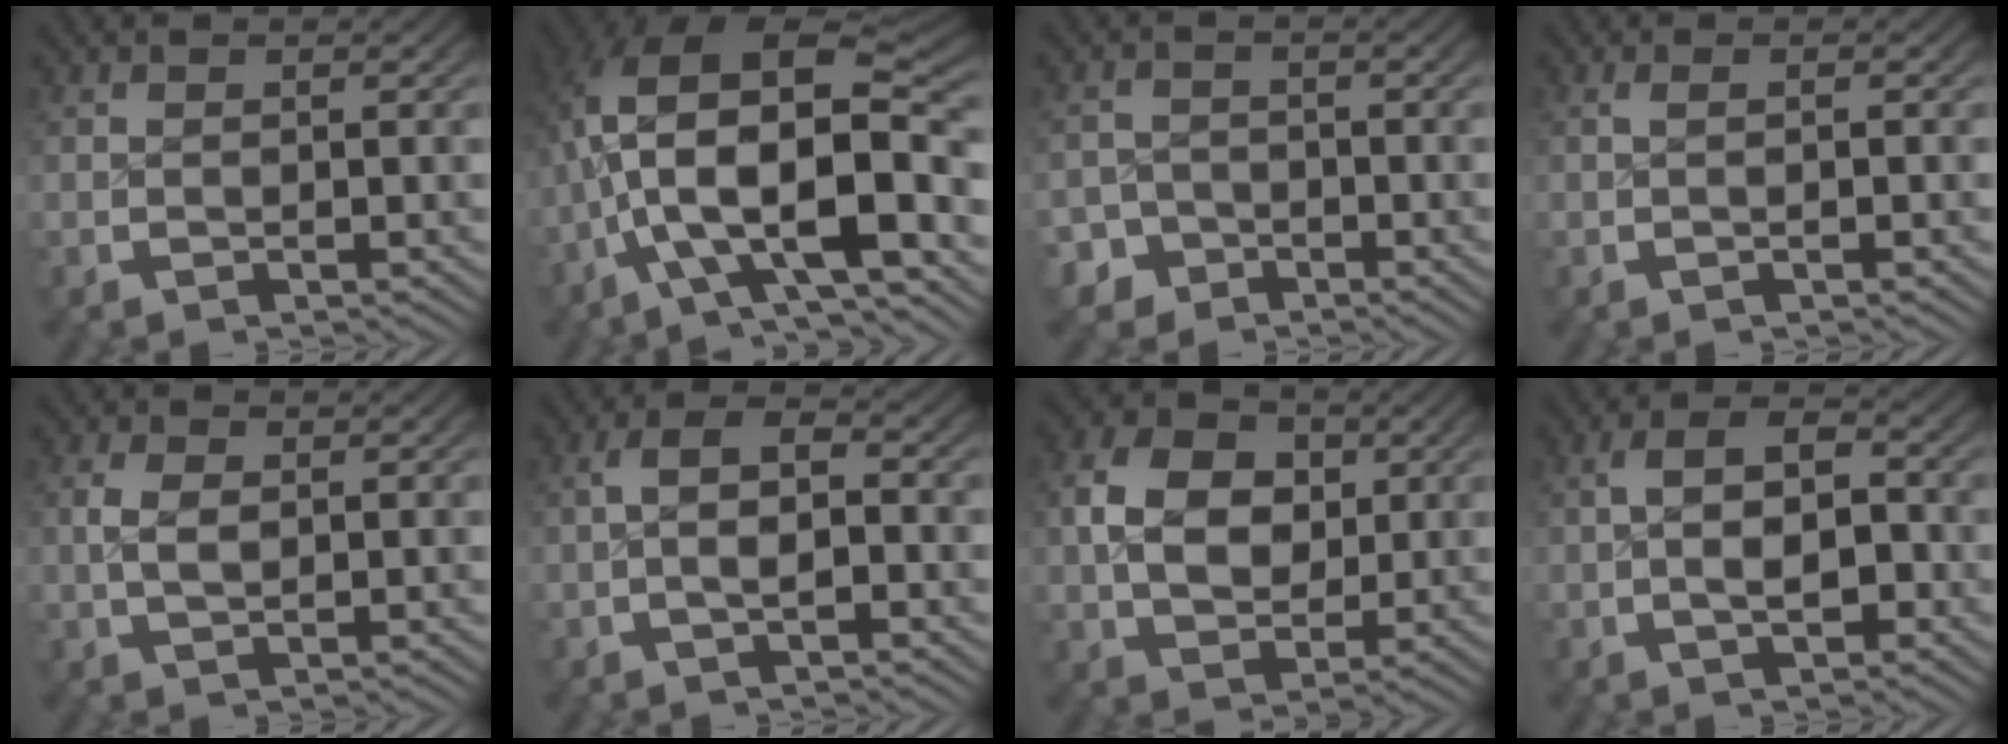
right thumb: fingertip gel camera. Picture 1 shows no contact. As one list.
[{"total": 16.1, "force": [-0.7, 9.9, 12.7], "torque": [-0.251, -0.044, 0.000]}, {"total": 4.2, "force": [-3.3, 2.5, 0.1], "torque": [0.014, -0.017, -0.059]}, {"total": 0.8, "force": [-0.2, 0.0, 0.7], "torque": [-0.011, 0.004, -0.003]}, {"total": 2.0, "force": [0.4, 1.2, 1.5], "torque": [-0.036, -0.006, 0.012]}, {"total": 4.4, "force": [0.0, 2.4, 3.6], "torque": [-0.059, 0.004, -0.010]}, {"total": 7.9, "force": [0.9, 5.7, 5.4], "torque": [-0.097, -0.022, 0.025]}, {"total": 5.6, "force": [-0.1, 3.4, 4.5], "torque": [-0.068, -0.002, -0.007]}]